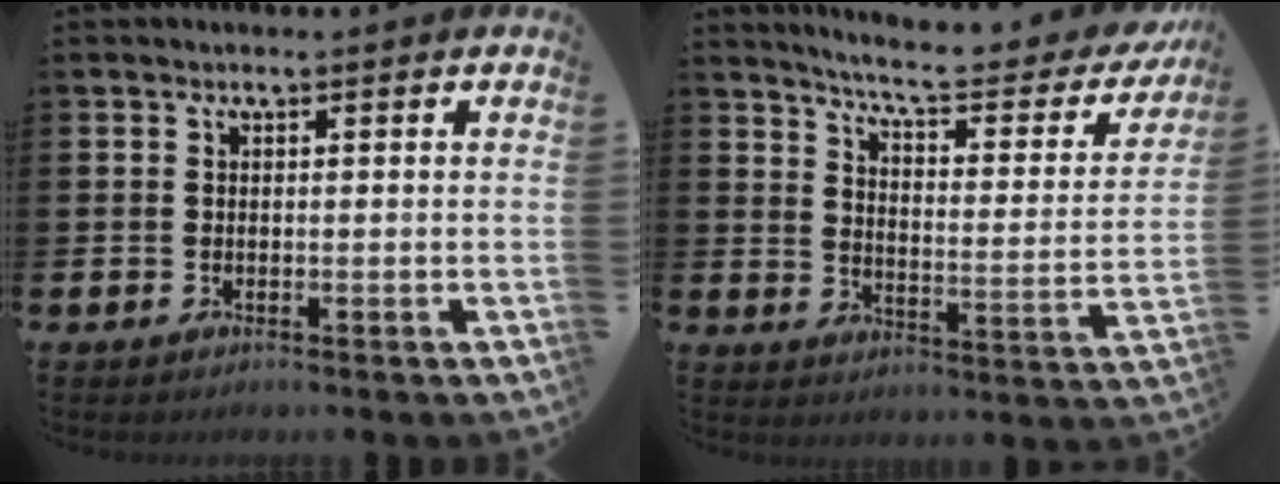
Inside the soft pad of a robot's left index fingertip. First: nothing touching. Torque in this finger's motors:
{"motor_torque": [1.02, -1.13, 0.38, 0.12]}